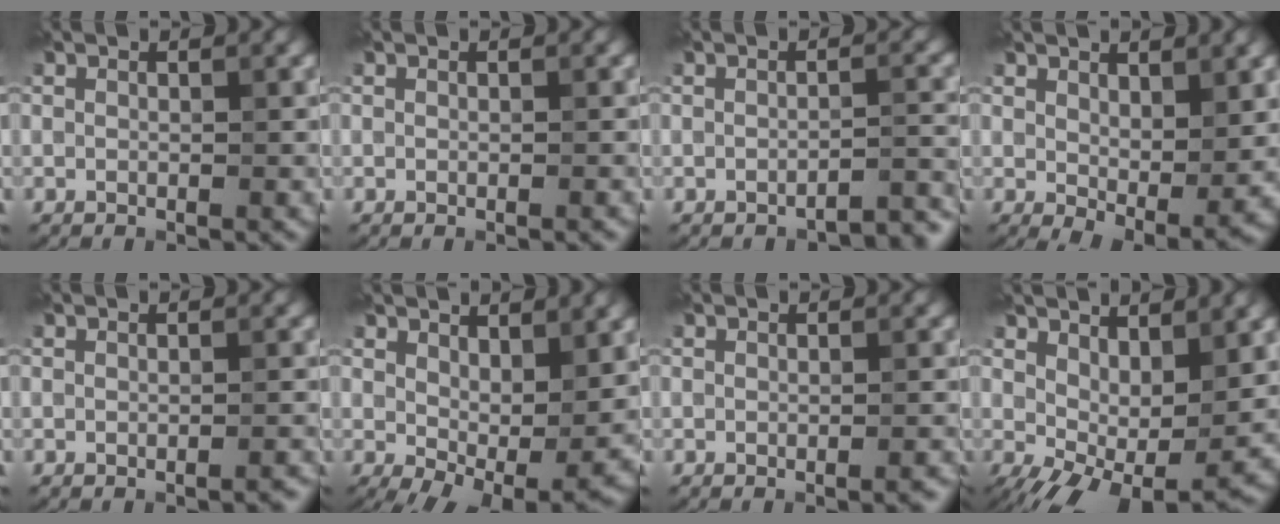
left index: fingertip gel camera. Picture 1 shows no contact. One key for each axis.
{"total": 0.0}
{"total": 2.6, "fx": -2.5, "fy": 0.3, "fz": 0.7, "tx": -0.006, "ty": 0.010, "tz": -0.033}
{"total": 4.5, "fx": 1.3, "fy": 2.3, "fz": 3.7, "tx": -0.065, "ty": -0.014, "tz": 0.030}
{"total": 0.7, "fx": -0.5, "fy": 0.0, "fz": 0.4, "tx": -0.008, "ty": 0.005, "tz": -0.005}
{"total": 6.4, "fx": 1.0, "fy": 3.2, "fz": 5.5, "tx": -0.096, "ty": -0.016, "tz": 0.025}
{"total": 0.8, "fx": -0.5, "fy": 0.1, "fz": 0.6, "tx": -0.010, "ty": 0.003, "tz": -0.004}
{"total": 7.5, "fx": 0.5, "fy": 3.3, "fz": 6.7, "tx": -0.116, "ty": -0.004, "tz": 0.016}